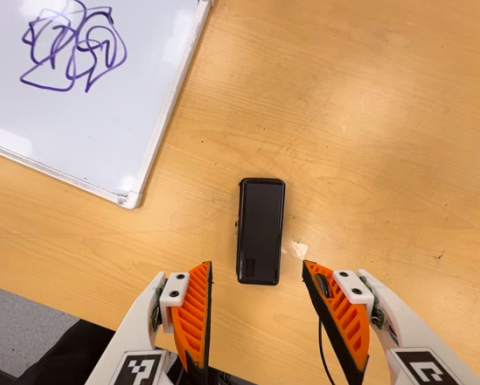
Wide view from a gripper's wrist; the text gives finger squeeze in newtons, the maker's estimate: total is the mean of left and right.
{"total": 0.0}